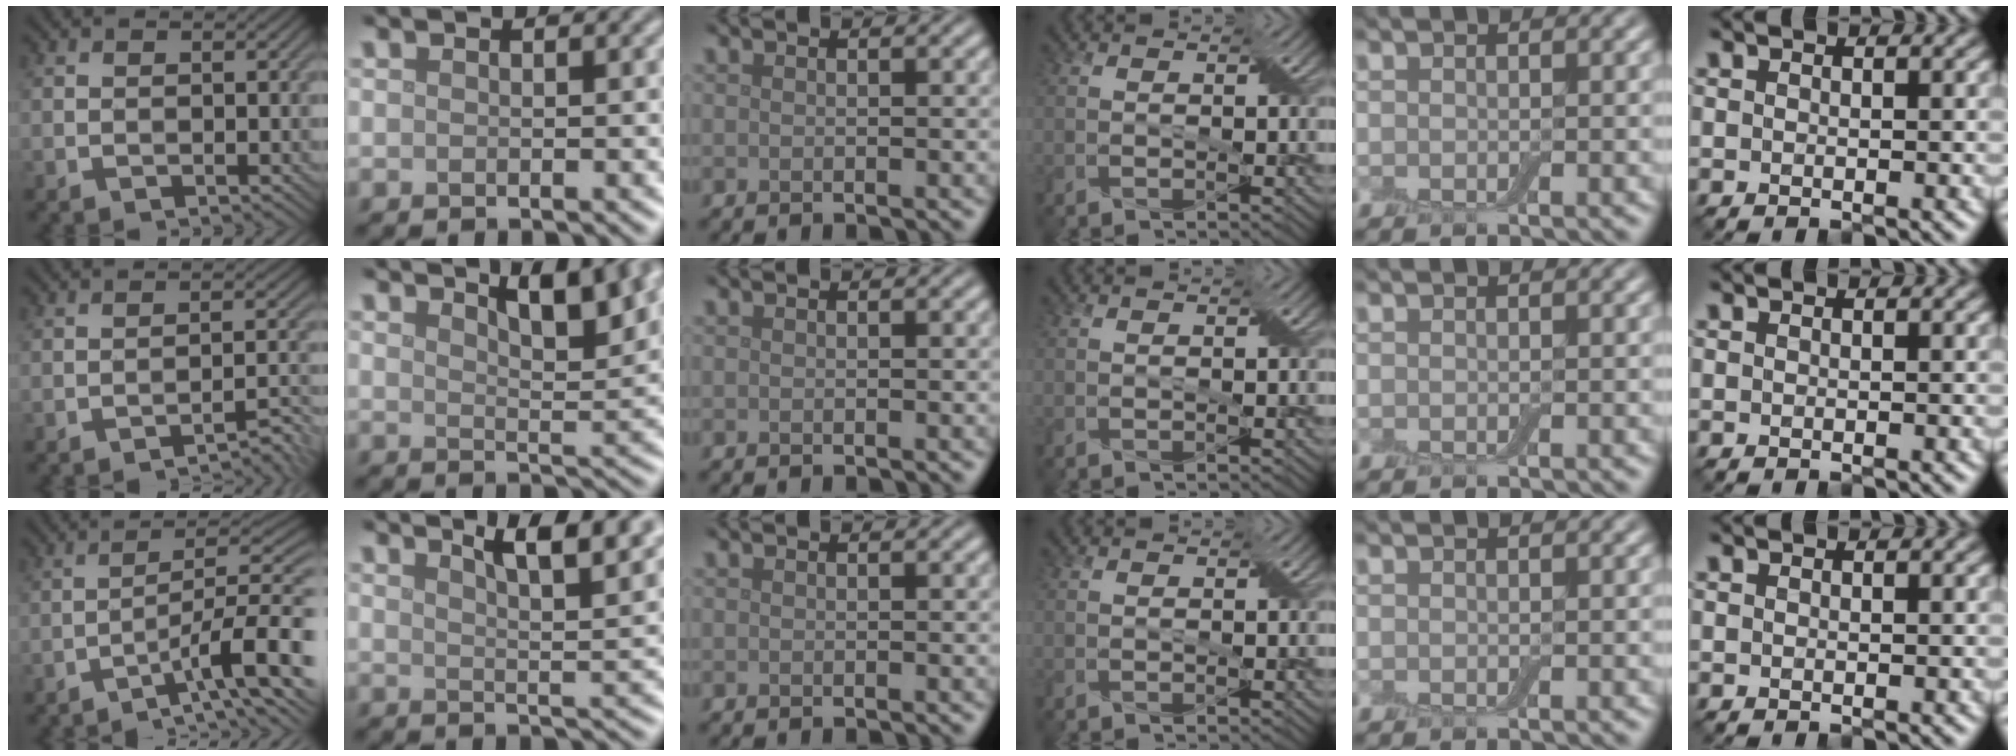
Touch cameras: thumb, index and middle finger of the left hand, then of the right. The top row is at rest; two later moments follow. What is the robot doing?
{"motion": "wrap", "object": "cling film"}